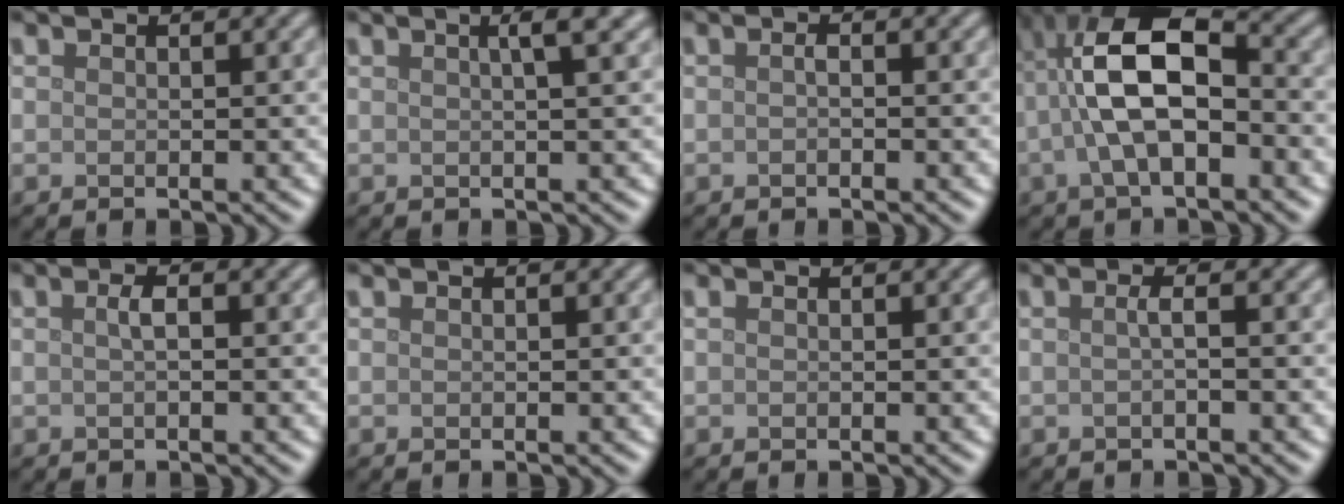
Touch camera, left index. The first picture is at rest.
{"total": 3.0, "force": [1.3, 0.9, 2.6], "torque": [-0.022, 0.012, -0.001]}
{"total": 0.6, "force": [-0.1, 0.1, 0.5], "torque": [-0.012, 0.001, -0.004]}
{"total": 8.5, "force": [-0.9, 3.8, 7.6], "torque": [-0.153, 0.024, -0.022]}
{"total": 1.1, "force": [0.1, 0.2, 1.1], "torque": [-0.022, 0.005, 0.002]}
{"total": 0.0}
{"total": 0.0}
{"total": 1.3, "force": [0.0, 0.3, 1.2], "torque": [-0.016, 0.001, -0.006]}